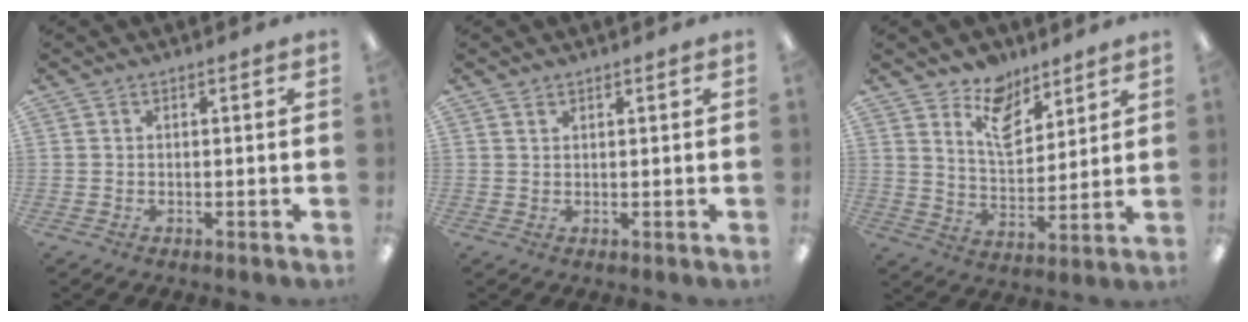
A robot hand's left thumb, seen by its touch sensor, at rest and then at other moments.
{"total": 1.0, "force": [0.8, 0.5, 0.2], "torque": [-0.005, 0.000, 0.016]}
{"total": 10.1, "force": [7.9, 5.2, 3.6], "torque": [-0.060, -0.046, 0.147]}